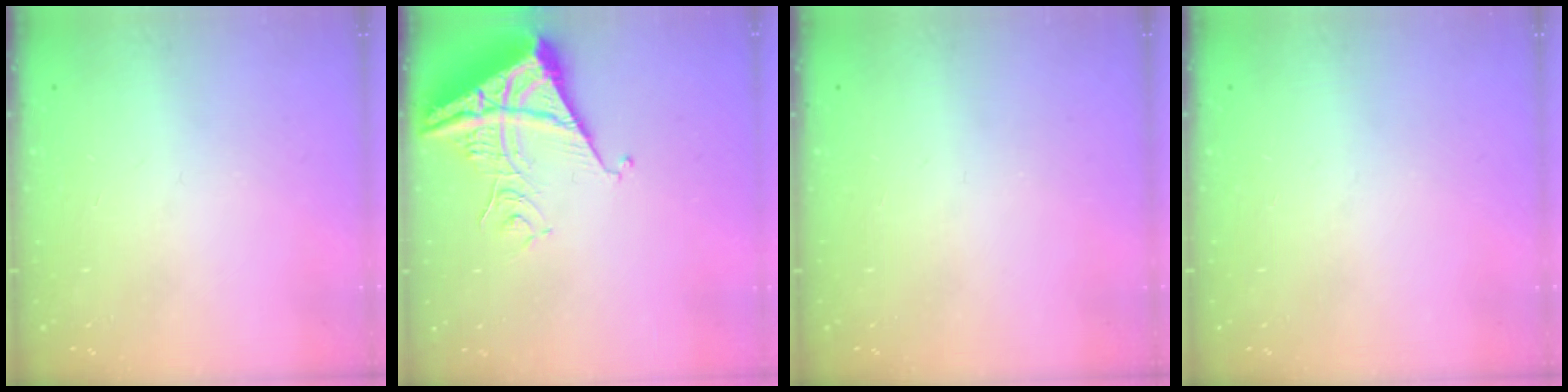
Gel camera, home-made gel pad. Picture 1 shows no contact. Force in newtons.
{"total": 9.1, "press": 9.1, "slide": 1.0}
{"total": 0.0}
{"total": 0.0}